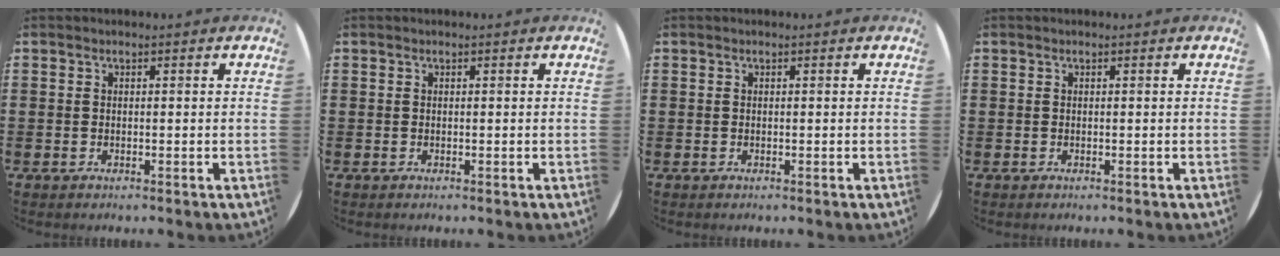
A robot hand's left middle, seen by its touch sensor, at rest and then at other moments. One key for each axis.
{"total": 0.0}
{"total": 0.0}
{"total": 0.0}